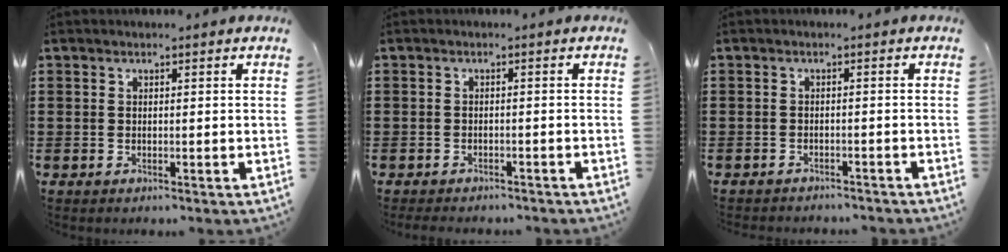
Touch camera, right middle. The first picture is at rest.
{"total": 1.6, "force": [-1.6, 0.4, -0.1], "torque": [-0.003, 0.003, -0.036]}
{"total": 1.5, "force": [-1.5, 0.2, -0.1], "torque": [-0.004, 0.003, -0.033]}